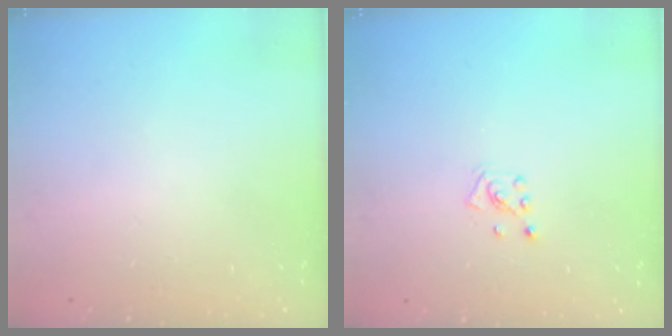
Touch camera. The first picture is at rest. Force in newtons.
{"total": 2.2, "press": 2.2, "slide": 0.3}